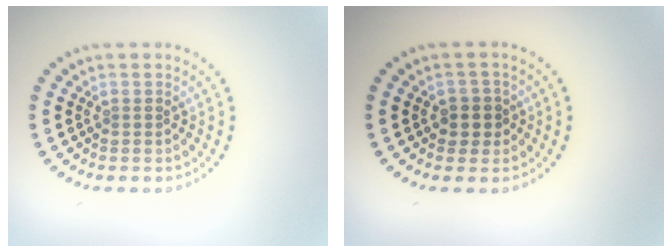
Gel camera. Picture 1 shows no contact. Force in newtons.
{"total": 2.0, "press": 1.8, "slide": 0.8}